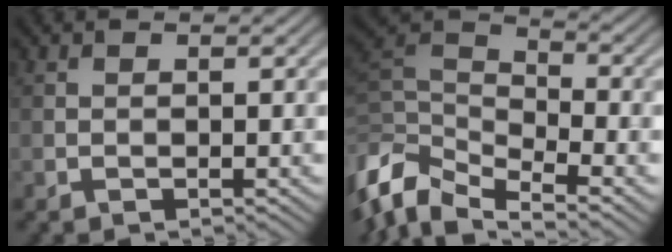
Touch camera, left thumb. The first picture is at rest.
{"total": 9.1, "force": [-4.5, 4.4, 6.5], "torque": [-0.152, -0.012, -0.099]}